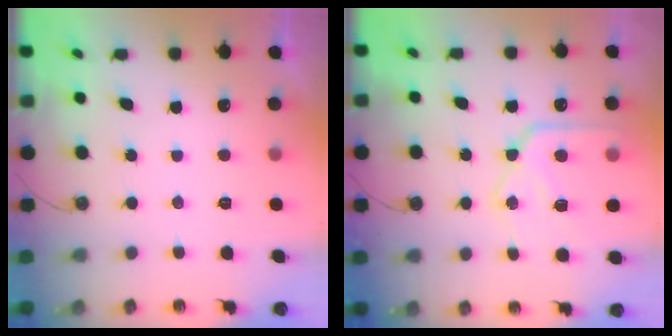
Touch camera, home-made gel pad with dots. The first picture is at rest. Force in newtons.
{"total": 15.2, "press": 15.1, "slide": 1.5}